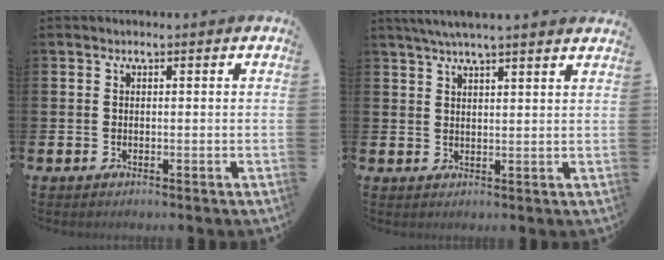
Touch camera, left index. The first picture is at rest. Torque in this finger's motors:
{"motor_torque": [0.98, -1.16, 0.66, 0.21]}